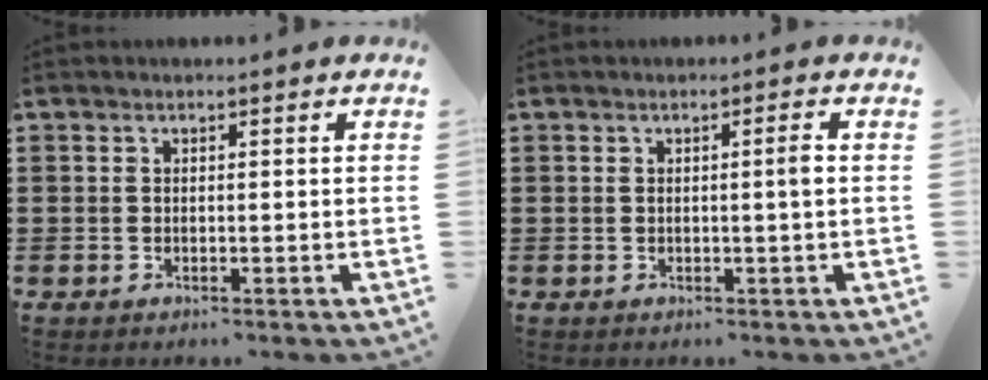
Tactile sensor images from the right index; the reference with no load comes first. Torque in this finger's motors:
{"motor_torque": [-0.10, 0.12, 0.01, 0.00]}